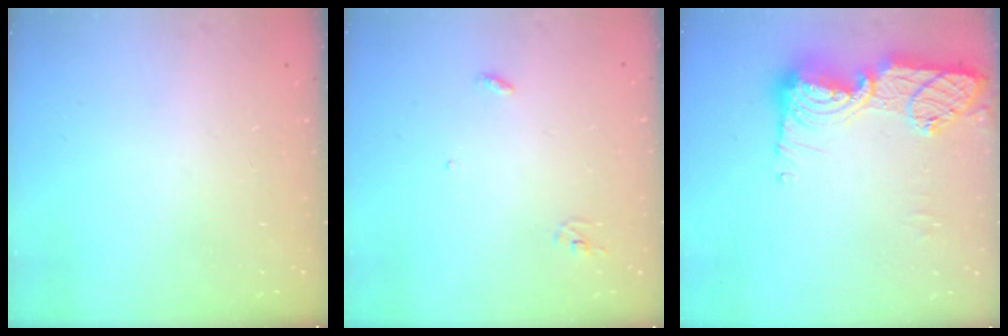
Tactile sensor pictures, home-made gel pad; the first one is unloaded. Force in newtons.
{"total": 2.9, "press": 2.9, "slide": 0.2}
{"total": 16.5, "press": 16.4, "slide": 1.2}